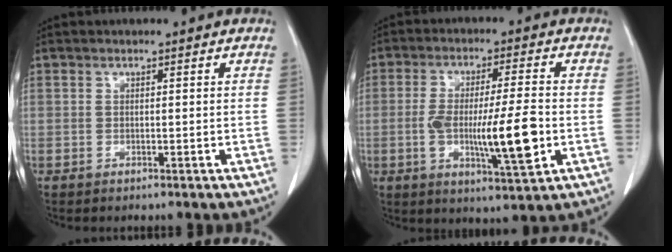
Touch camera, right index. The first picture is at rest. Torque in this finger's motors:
{"motor_torque": [0.58, -0.13, 0.46, 0.12]}